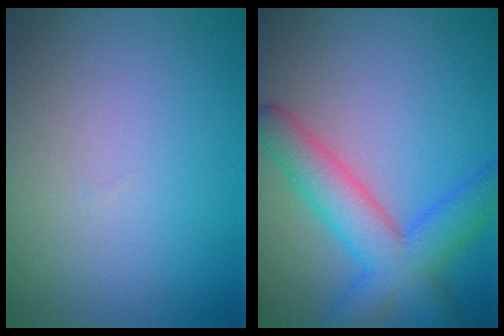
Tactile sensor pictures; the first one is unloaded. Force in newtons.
{"total": 6.6, "press": 6.5, "slide": 0.3}